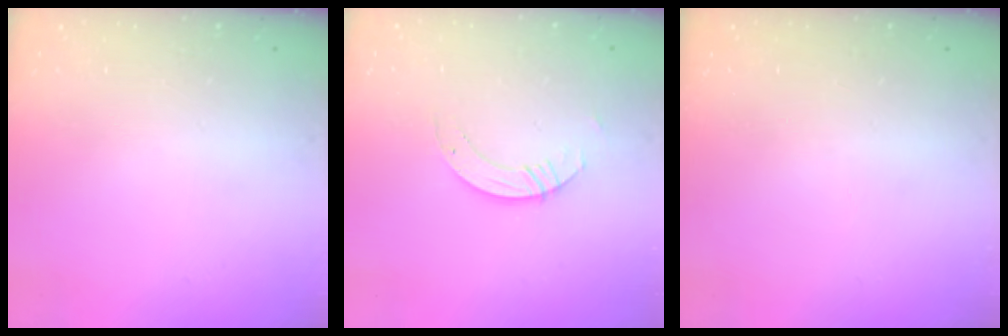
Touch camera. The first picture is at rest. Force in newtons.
{"total": 3.7, "press": 3.6, "slide": 0.4}
{"total": 0.0}